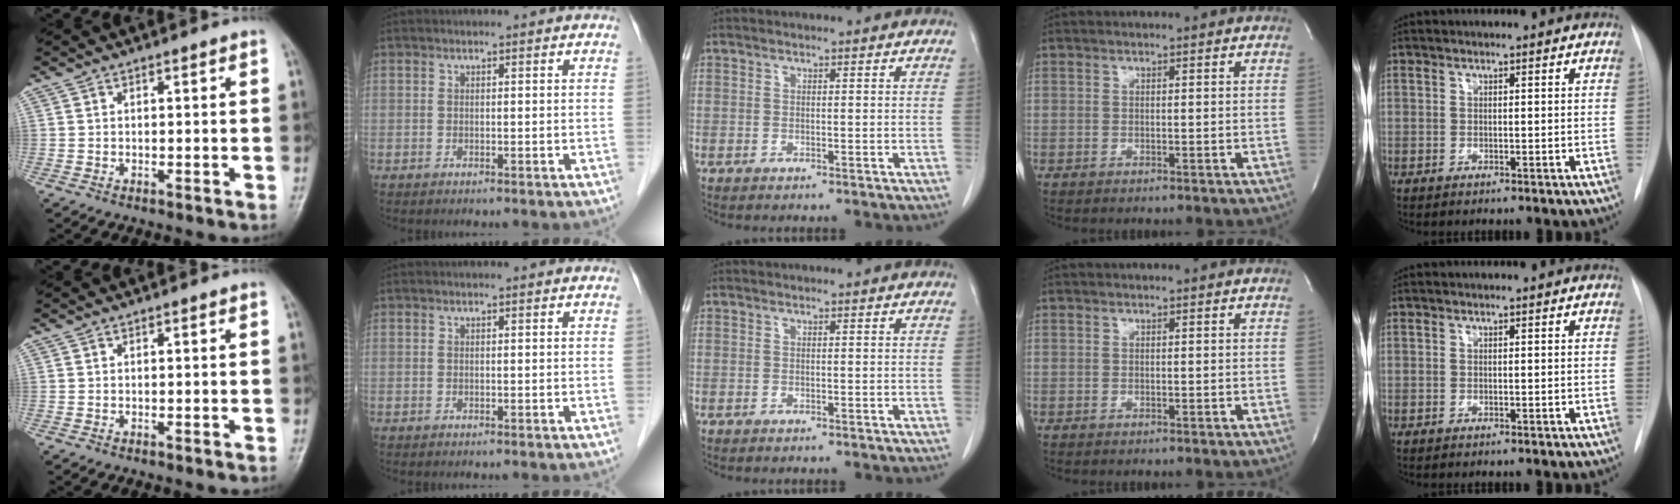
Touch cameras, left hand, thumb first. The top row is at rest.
{}